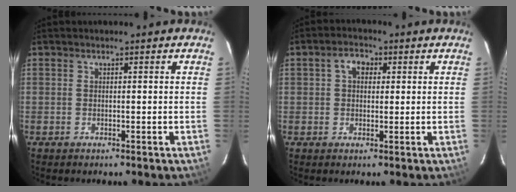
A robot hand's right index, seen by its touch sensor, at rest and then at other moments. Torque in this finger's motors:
{"motor_torque": [0.02, -0.01, 0.25, 0.05]}